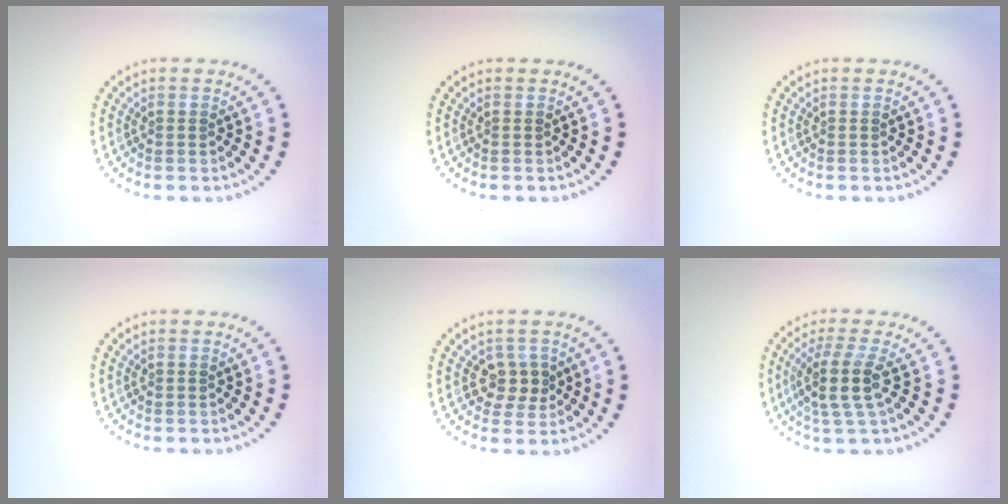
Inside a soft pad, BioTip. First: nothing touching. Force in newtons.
{"total": 0.0}
{"total": 0.0}
{"total": 0.0}
{"total": 2.3, "press": 2.1, "slide": 0.8}
{"total": 3.7, "press": 2.9, "slide": 2.3}